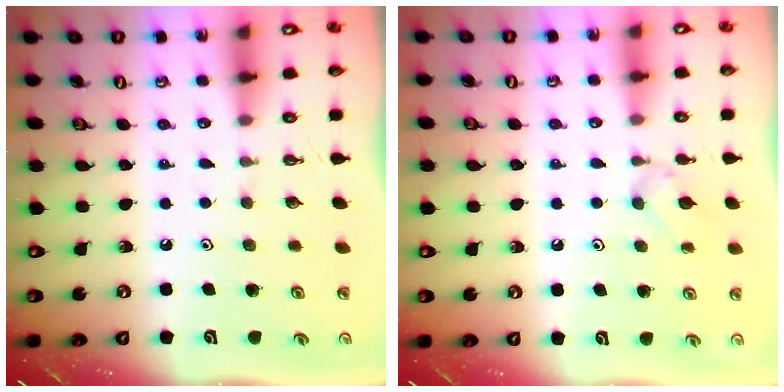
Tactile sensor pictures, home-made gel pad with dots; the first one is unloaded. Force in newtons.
{"total": 3.5, "press": 3.5, "slide": 0.7}